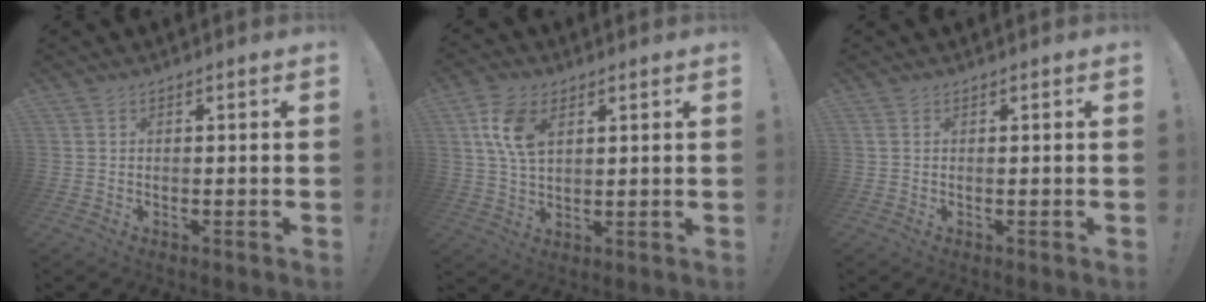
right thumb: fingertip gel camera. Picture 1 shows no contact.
{"total": 9.9, "force": [4.1, 5.8, 6.9], "torque": [-0.139, 0.000, 0.077]}
{"total": 0.0}